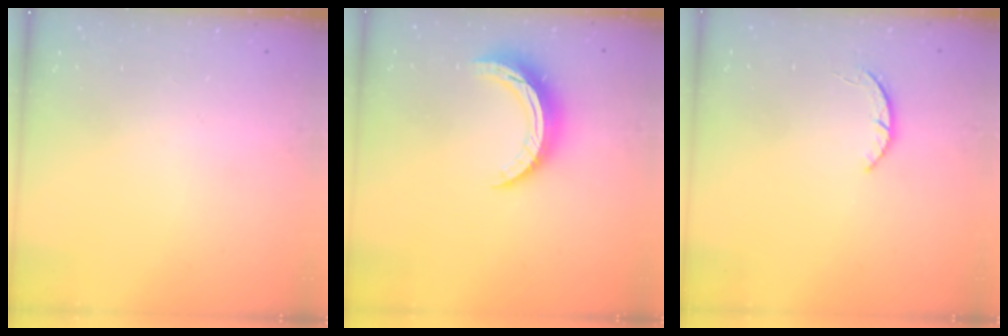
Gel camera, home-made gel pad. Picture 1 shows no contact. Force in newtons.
{"total": 9.9, "press": 9.9, "slide": 0.7}
{"total": 1.9, "press": 1.9, "slide": 0.3}